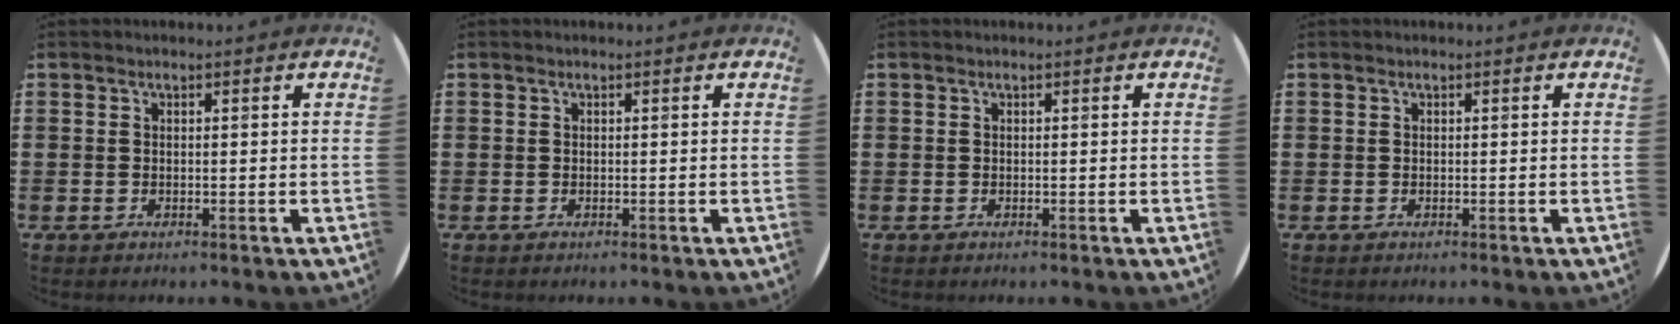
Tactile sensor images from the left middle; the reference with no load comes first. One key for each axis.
{"total": 0.0}
{"total": 0.0}
{"total": 0.0}